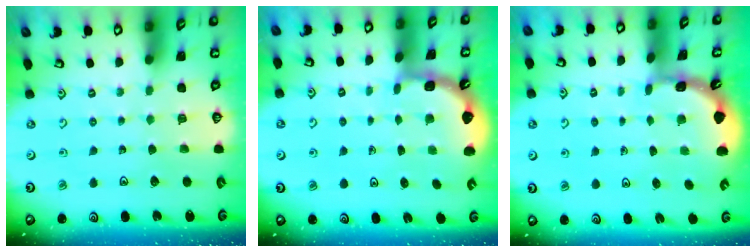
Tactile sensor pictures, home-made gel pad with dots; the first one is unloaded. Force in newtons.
{"total": 1.9, "press": 1.9, "slide": 0.2}
{"total": 1.6, "press": 1.6, "slide": 0.1}